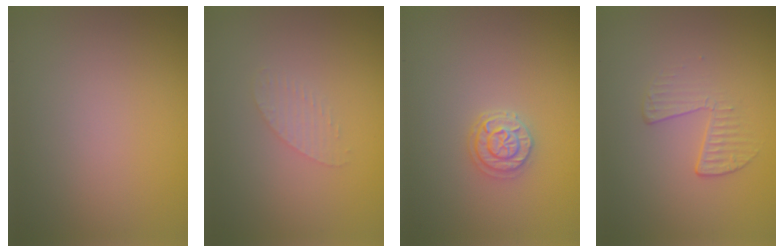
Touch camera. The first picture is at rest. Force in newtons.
{"total": 1.4, "press": 1.4, "slide": 0.1}
{"total": 2.2, "press": 2.0, "slide": 0.8}
{"total": 1.9, "press": 0.7, "slide": 1.8}